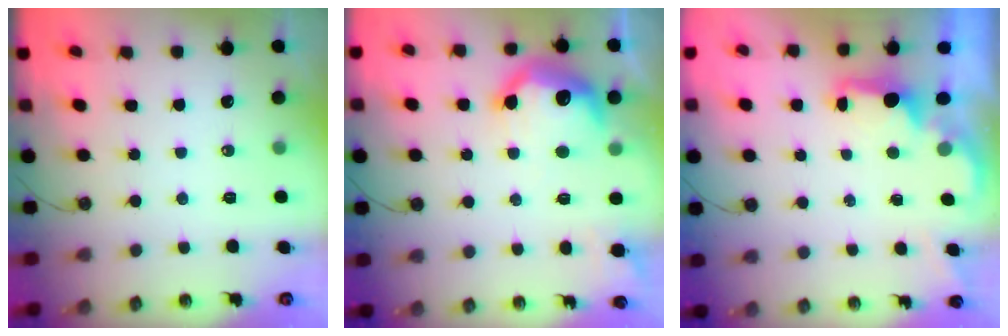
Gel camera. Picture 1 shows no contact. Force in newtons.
{"total": 13.6, "press": 13.6, "slide": 0.9}
{"total": 1.8, "press": 1.6, "slide": 0.7}